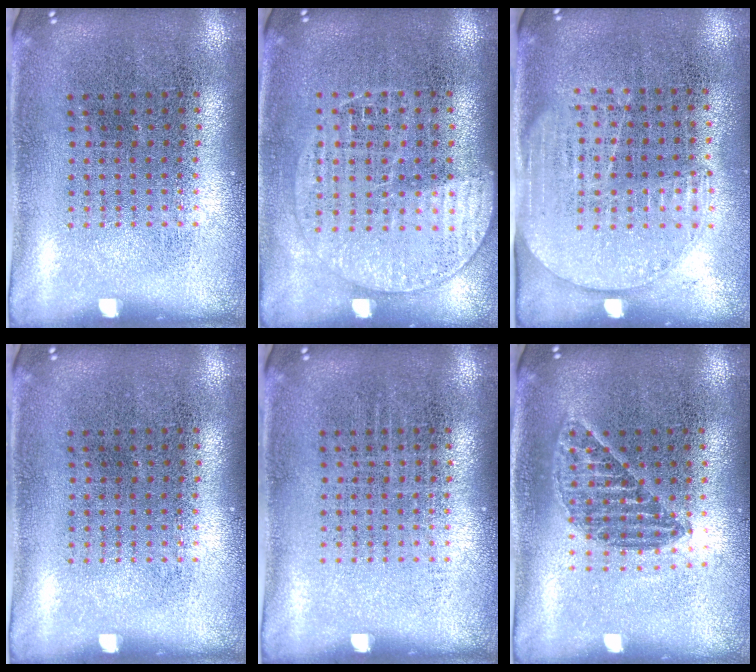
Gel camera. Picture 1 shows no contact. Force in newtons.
{"total": 1.4, "press": 1.3, "slide": 0.5}
{"total": 1.5, "press": 1.2, "slide": 0.9}
{"total": 0.0}
{"total": 0.0}
{"total": 1.2, "press": 1.1, "slide": 0.5}